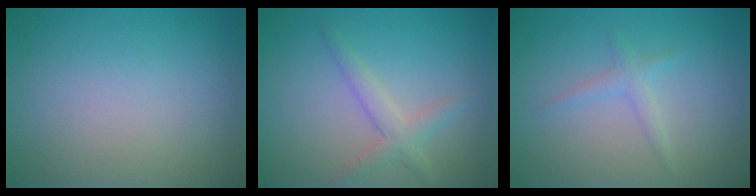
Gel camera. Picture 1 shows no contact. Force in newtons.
{"total": 2.3, "press": 2.3, "slide": 0.1}
{"total": 1.4, "press": 1.4, "slide": 0.0}